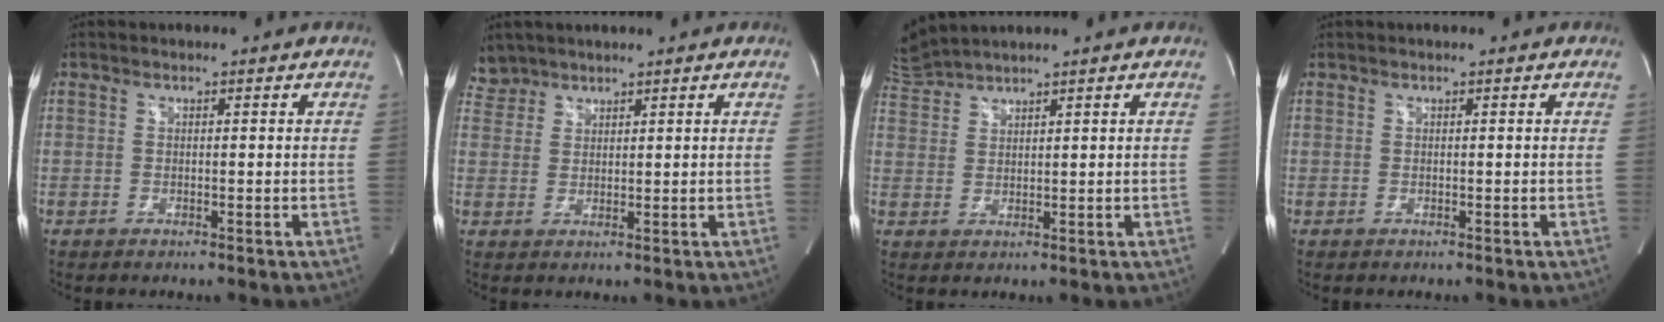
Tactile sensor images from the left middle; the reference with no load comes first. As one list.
[{"total": 3.2, "force": [2.9, 1.3, -0.5], "torque": [0.011, 0.011, 0.059]}, {"total": 4.4, "force": [4.3, -0.7, 0.3], "torque": [-0.026, 0.017, 0.096]}, {"total": 0.0}]